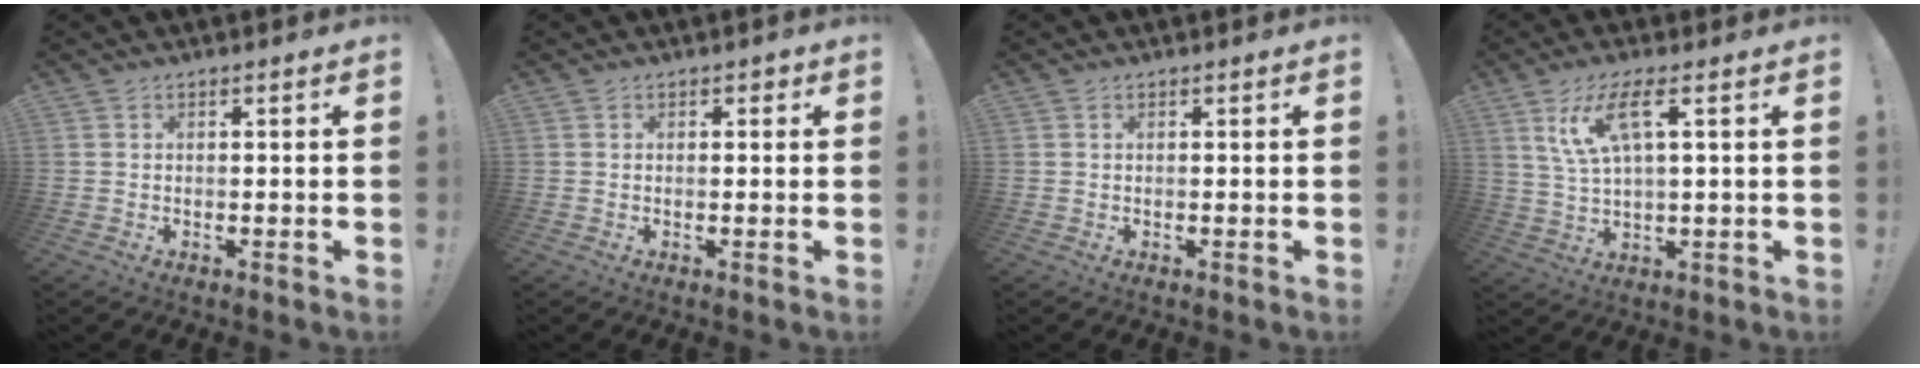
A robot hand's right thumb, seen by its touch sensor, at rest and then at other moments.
{"total": 0.9, "force": [0.1, 0.8, 0.3], "torque": [0.010, -0.002, -0.002]}
{"total": 0.0}
{"total": 9.9, "force": [4.2, 2.6, 8.6], "torque": [-0.158, -0.006, 0.076]}